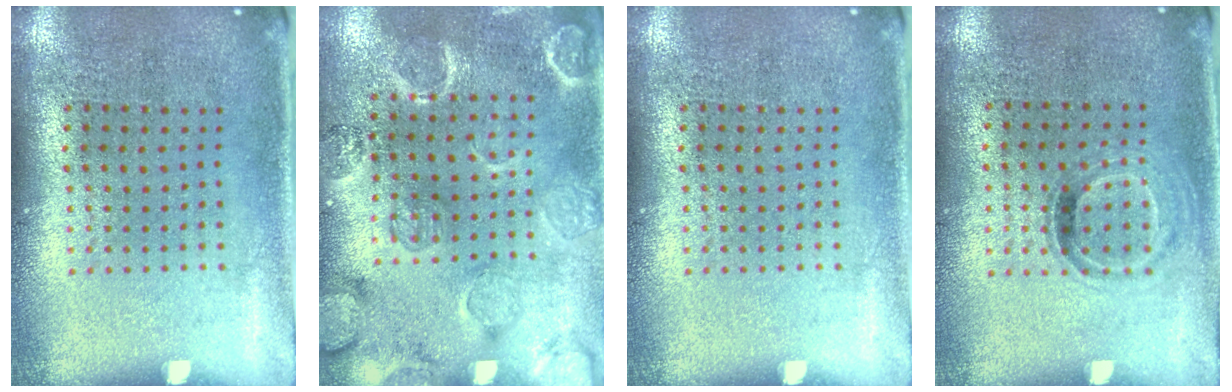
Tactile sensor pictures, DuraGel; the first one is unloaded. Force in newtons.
{"total": 2.4, "press": 2.2, "slide": 0.9}
{"total": 0.0}
{"total": 0.8, "press": 0.7, "slide": 0.4}